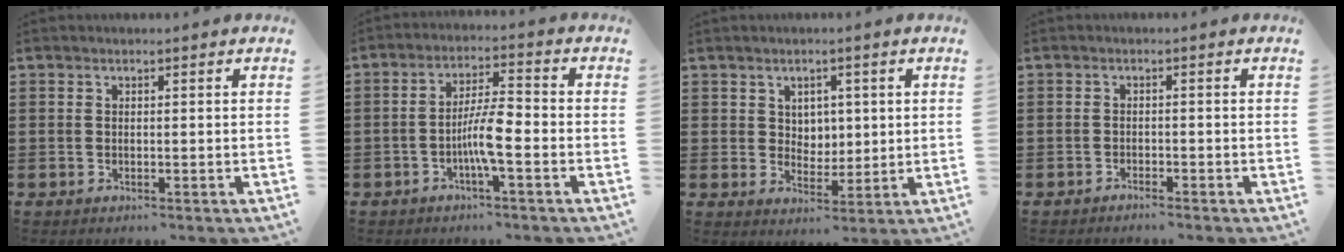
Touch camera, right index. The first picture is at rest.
{"total": 6.2, "force": [-1.9, 0.9, 5.8], "torque": [-0.115, -0.001, -0.040]}
{"total": 3.4, "force": [1.7, 2.8, 0.9], "torque": [-0.023, 0.007, 0.029]}
{"total": 1.2, "force": [-1.2, 0.0, 0.1], "torque": [-0.006, 0.002, -0.024]}